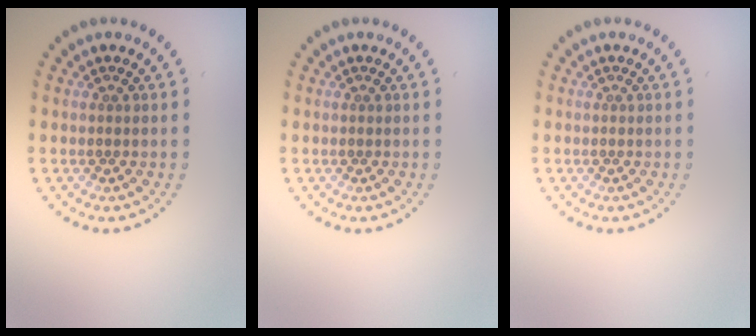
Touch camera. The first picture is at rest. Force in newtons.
{"total": 0.0}
{"total": 0.0}